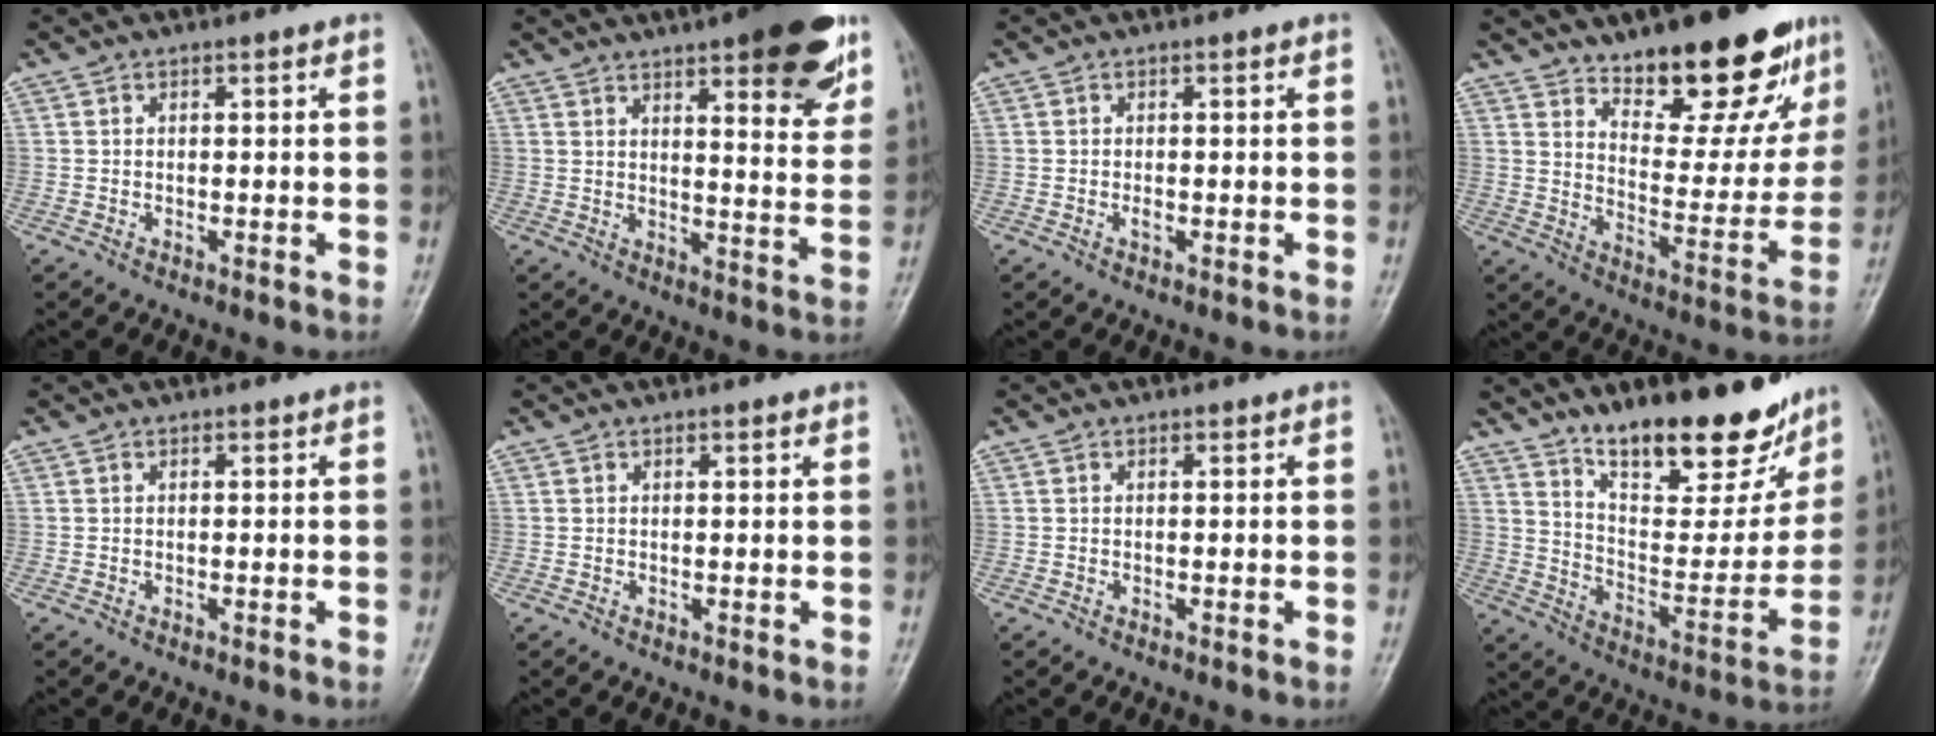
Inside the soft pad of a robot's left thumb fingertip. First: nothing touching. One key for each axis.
{"total": 18.1, "fx": 10.8, "fy": 5.1, "fz": 13.6, "tx": -0.149, "ty": -0.044, "tz": 0.141}
{"total": 1.3, "fx": -0.1, "fy": 0.6, "fz": 1.2, "tx": -0.015, "ty": 0.002, "tz": 0.000}
{"total": 20.6, "fx": 13.9, "fy": 7.6, "fz": 13.1, "tx": -0.130, "ty": -0.084, "tz": 0.209}
{"total": 0.0}
{"total": 0.8, "fx": 0.5, "fy": 0.2, "fz": 0.6, "tx": -0.007, "ty": -0.001, "tz": 0.005}
{"total": 0.0}
{"total": 21.0, "fx": 15.5, "fy": 7.6, "fz": 12.0, "tx": -0.126, "ty": -0.096, "tz": 0.246}